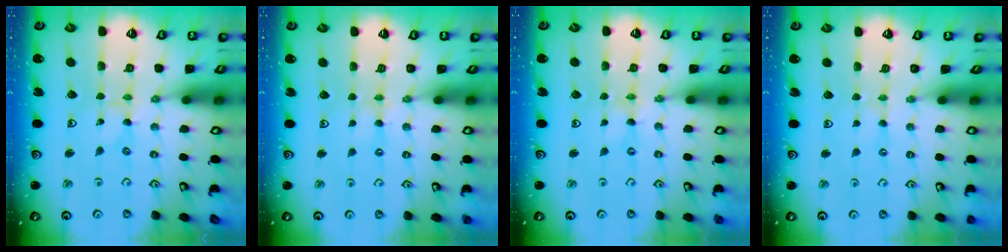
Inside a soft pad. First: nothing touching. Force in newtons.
{"total": 2.5, "press": 2.5, "slide": 0.3}
{"total": 0.0}
{"total": 1.3, "press": 1.2, "slide": 0.3}